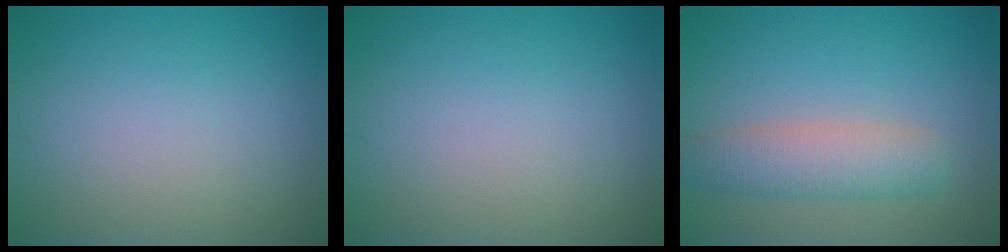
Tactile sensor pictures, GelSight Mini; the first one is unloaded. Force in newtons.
{"total": 0.0}
{"total": 4.2, "press": 4.2, "slide": 0.3}